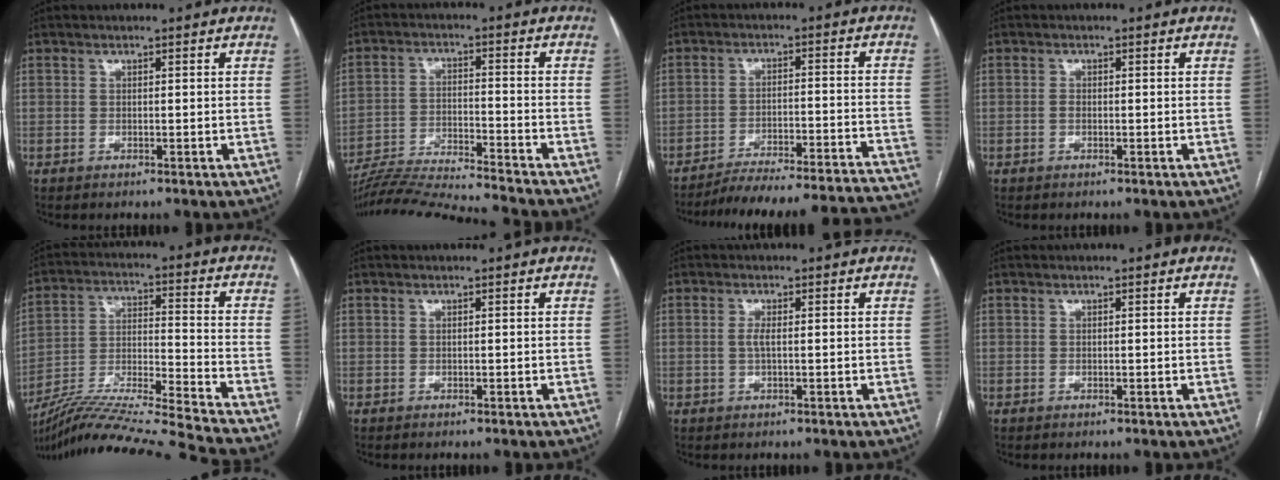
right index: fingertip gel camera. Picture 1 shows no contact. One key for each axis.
{"total": 16.2, "fx": -15.3, "fy": -2.0, "fz": 5.0, "tx": -0.078, "ty": -0.017, "tz": -0.249}
{"total": 25.4, "fx": -24.1, "fy": 1.0, "fz": 8.1, "tx": -0.062, "ty": -0.012, "tz": -0.313}
{"total": 0.7, "fx": -0.2, "fy": 0.4, "fz": 0.6, "tx": -0.011, "ty": 0.001, "tz": -0.003}
{"total": 22.0, "fx": -19.8, "fy": -2.7, "fz": 9.3, "tx": -0.174, "ty": -0.030, "tz": -0.331}
{"total": 0.0}
{"total": 1.6, "fx": 0.0, "fy": 0.3, "fz": 1.6, "tx": -0.037, "ty": 0.000, "tz": 0.000}
{"total": 0.0}